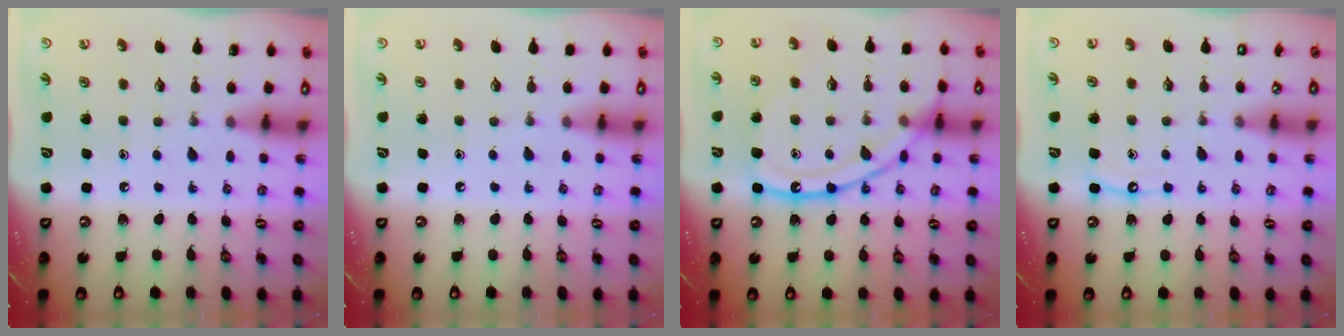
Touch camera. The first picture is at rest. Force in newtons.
{"total": 2.3, "press": 2.2, "slide": 0.4}
{"total": 15.4, "press": 15.4, "slide": 1.1}
{"total": 5.1, "press": 5.1, "slide": 0.6}